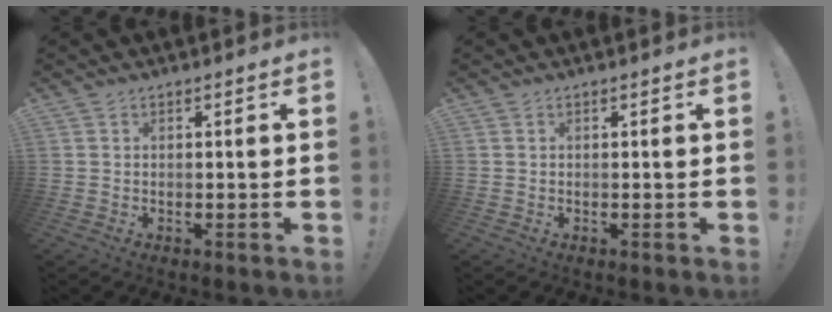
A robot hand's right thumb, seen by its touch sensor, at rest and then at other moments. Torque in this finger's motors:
{"motor_torque": [0.00, 0.00, 0.00, 0.00, 0.00]}